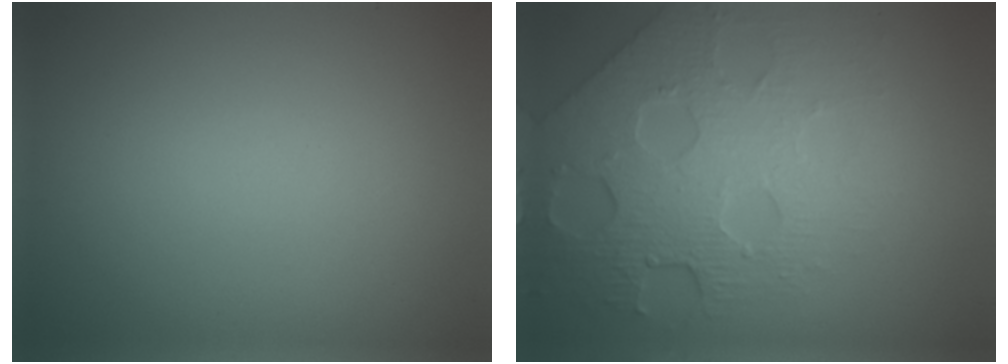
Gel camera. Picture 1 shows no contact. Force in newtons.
{"total": 8.0, "press": 5.5, "slide": 5.9}